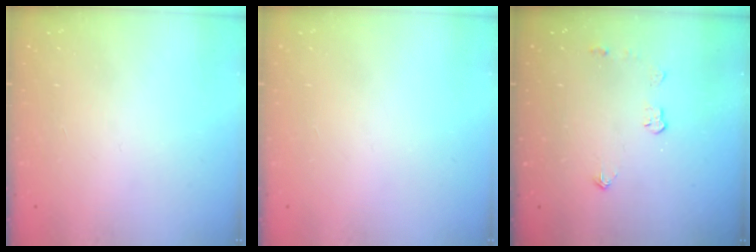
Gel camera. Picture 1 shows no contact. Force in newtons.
{"total": 0.0}
{"total": 4.0, "press": 3.9, "slide": 0.7}